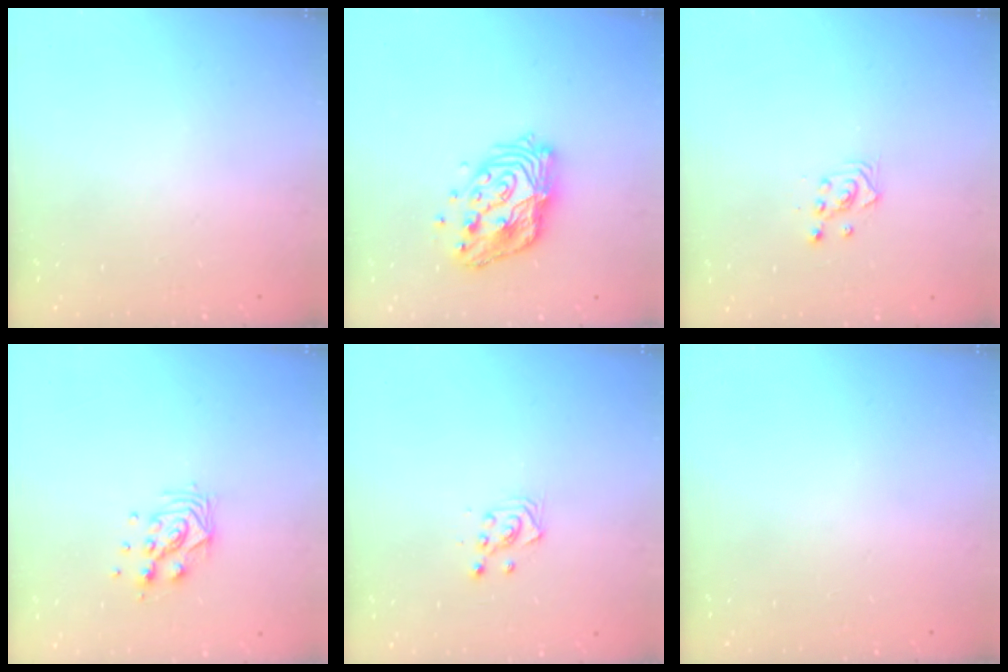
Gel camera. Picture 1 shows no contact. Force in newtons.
{"total": 14.1, "press": 14.1, "slide": 1.1}
{"total": 2.3, "press": 2.3, "slide": 0.3}
{"total": 8.8, "press": 8.7, "slide": 0.9}
{"total": 3.0, "press": 2.9, "slide": 0.8}
{"total": 0.0}